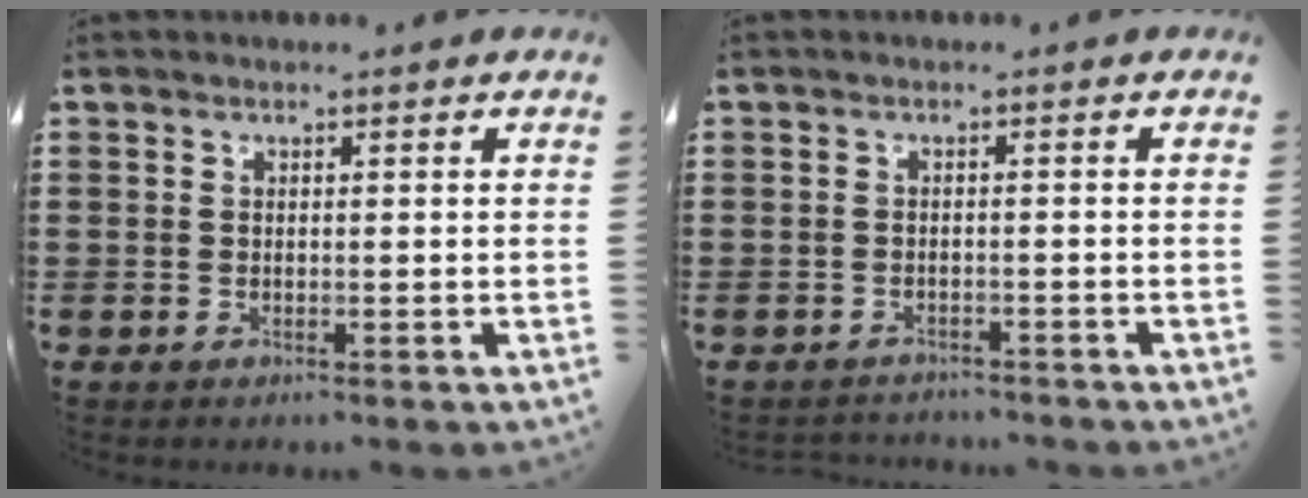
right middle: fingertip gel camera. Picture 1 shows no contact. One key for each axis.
{"total": 1.6, "fx": -1.5, "fy": 0.3, "fz": -0.1, "tx": -0.003, "ty": 0.001, "tz": -0.035}